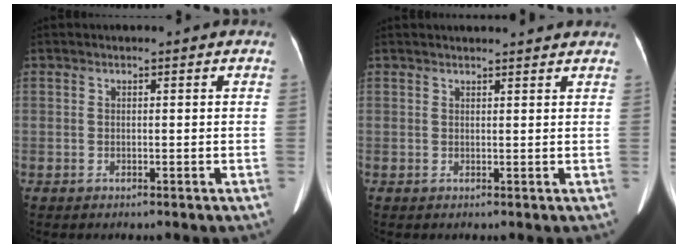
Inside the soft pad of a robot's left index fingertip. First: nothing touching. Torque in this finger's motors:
{"motor_torque": [0.40, -1.21, -0.04, -0.05]}